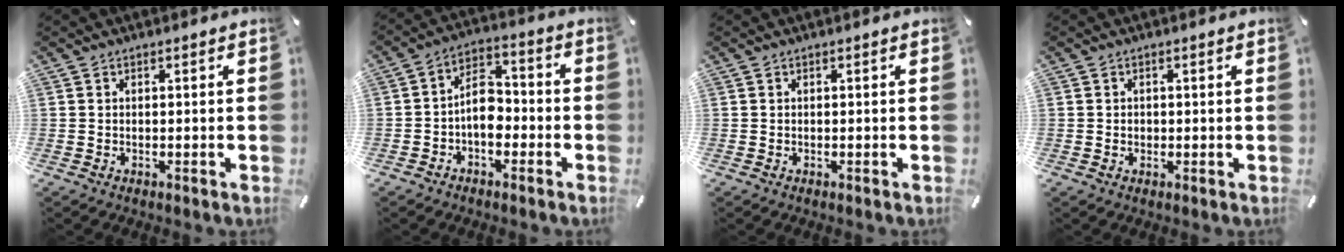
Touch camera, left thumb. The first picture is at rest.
{"total": 8.3, "force": [-2.3, 5.6, 5.7], "torque": [-0.108, 0.015, -0.044]}
{"total": 0.0}
{"total": 0.9, "force": [0.0, 0.9, 0.4], "torque": [-0.009, 0.005, -0.001]}